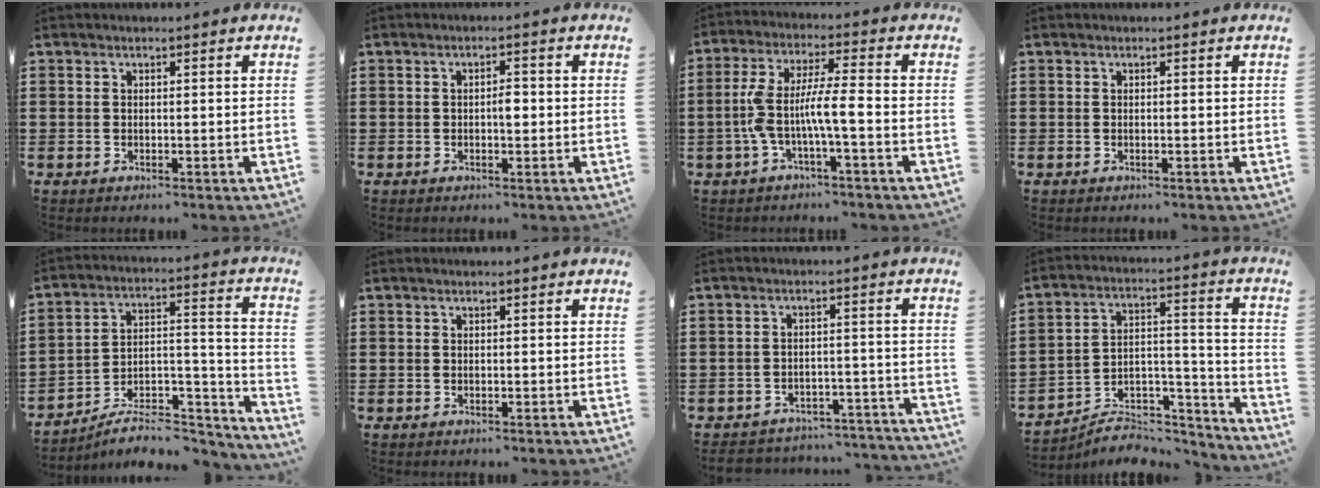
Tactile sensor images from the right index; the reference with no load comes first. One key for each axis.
{"total": 2.0, "fx": -0.2, "fy": 0.7, "fz": 1.8, "tx": -0.034, "ty": 0.002, "tz": -0.005}
{"total": 7.4, "fx": -2.3, "fy": 1.0, "fz": 6.9, "tx": -0.151, "ty": -0.007, "tz": -0.052}
{"total": 0.0}
{"total": 7.6, "fx": -6.4, "fy": 2.4, "fz": 3.3, "tx": -0.042, "ty": 0.015, "tz": -0.119}
{"total": 0.0}
{"total": 3.5, "fx": -3.5, "fy": 0.5, "fz": 0.4, "tx": -0.012, "ty": 0.004, "tz": -0.073}
{"total": 6.6, "fx": -6.0, "fy": 2.2, "fz": 1.7, "tx": -0.022, "ty": 0.013, "tz": -0.115}